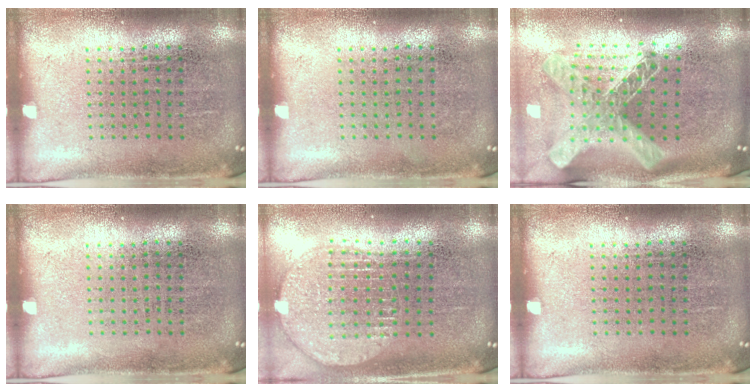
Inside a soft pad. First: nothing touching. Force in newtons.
{"total": 0.0}
{"total": 2.9, "press": 2.1, "slide": 2.0}
{"total": 0.0}
{"total": 1.7, "press": 1.5, "slide": 0.9}
{"total": 0.0}